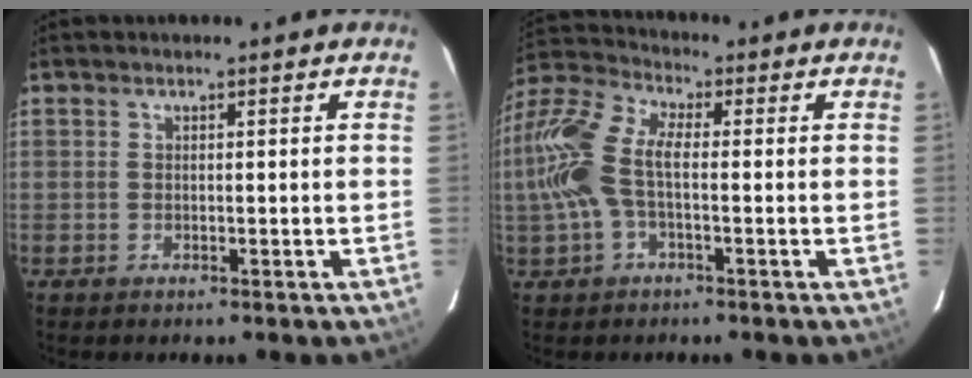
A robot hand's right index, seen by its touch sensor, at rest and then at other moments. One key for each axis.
{"total": 13.7, "fx": -1.0, "fy": 6.5, "fz": 12.0, "tx": -0.257, "ty": 0.016, "tz": -0.028}